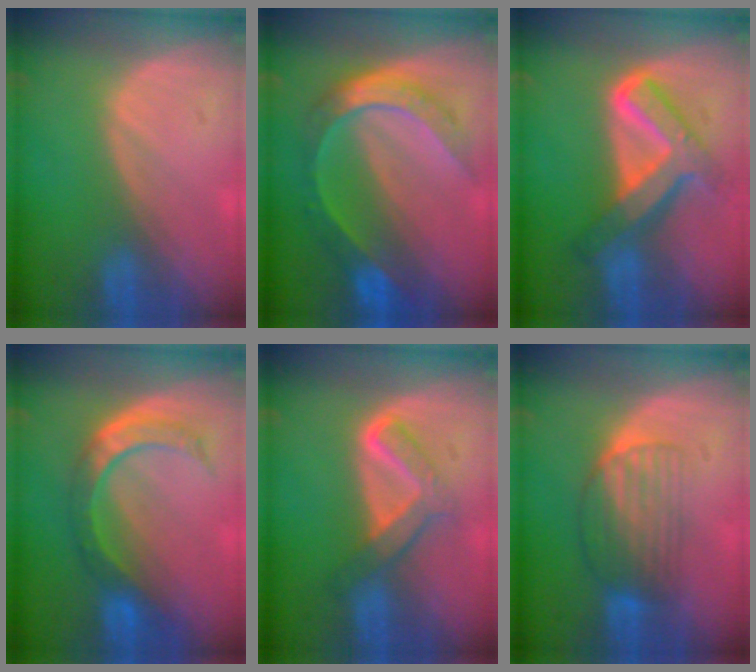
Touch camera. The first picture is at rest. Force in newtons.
{"total": 8.4, "press": 8.3, "slide": 0.9}
{"total": 8.4, "press": 8.4, "slide": 0.6}
{"total": 6.8, "press": 6.6, "slide": 1.7}
{"total": 5.1, "press": 5.1, "slide": 0.6}
{"total": 6.6, "press": 5.6, "slide": 3.4}